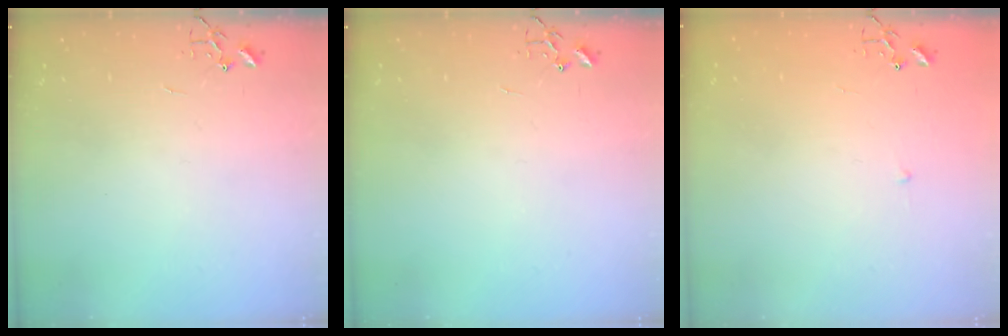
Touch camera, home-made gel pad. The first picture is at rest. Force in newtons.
{"total": 0.0}
{"total": 2.3, "press": 2.3, "slide": 0.3}